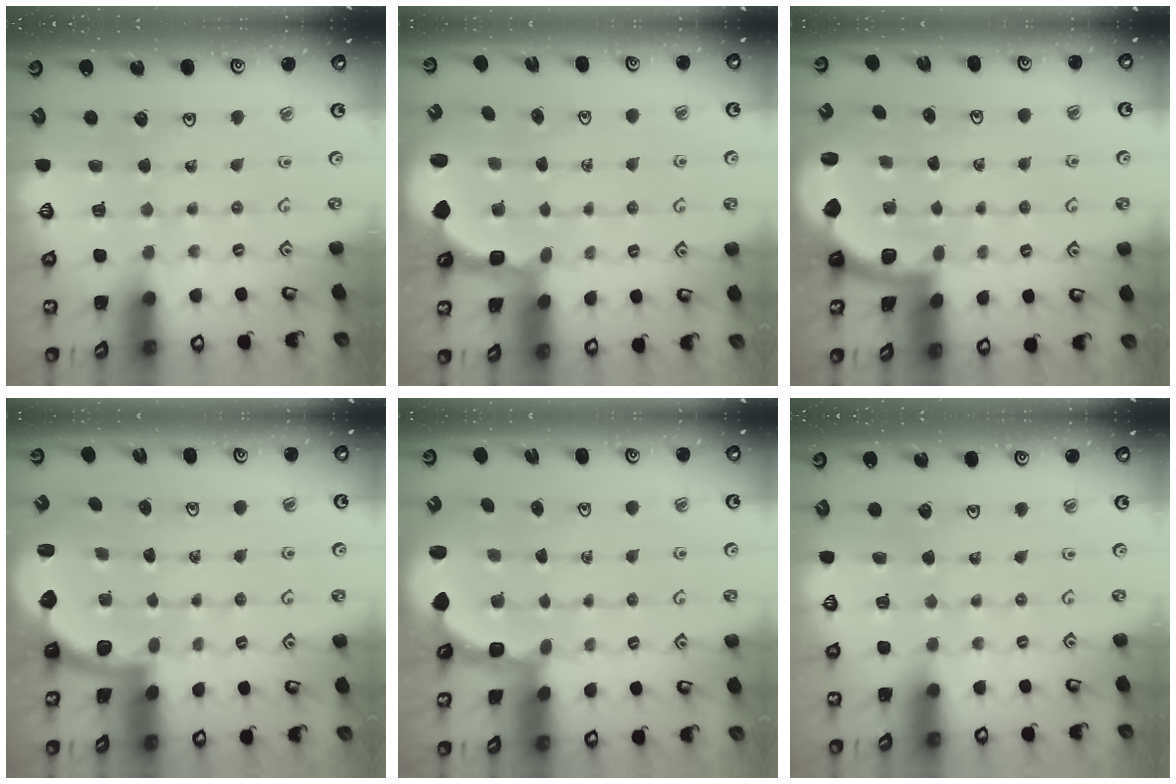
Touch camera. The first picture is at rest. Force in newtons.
{"total": 2.9, "press": 1.8, "slide": 2.2}
{"total": 1.9, "press": 1.8, "slide": 0.5}
{"total": 2.4, "press": 1.9, "slide": 1.4}
{"total": 2.9, "press": 2.5, "slide": 1.4}
{"total": 0.0}